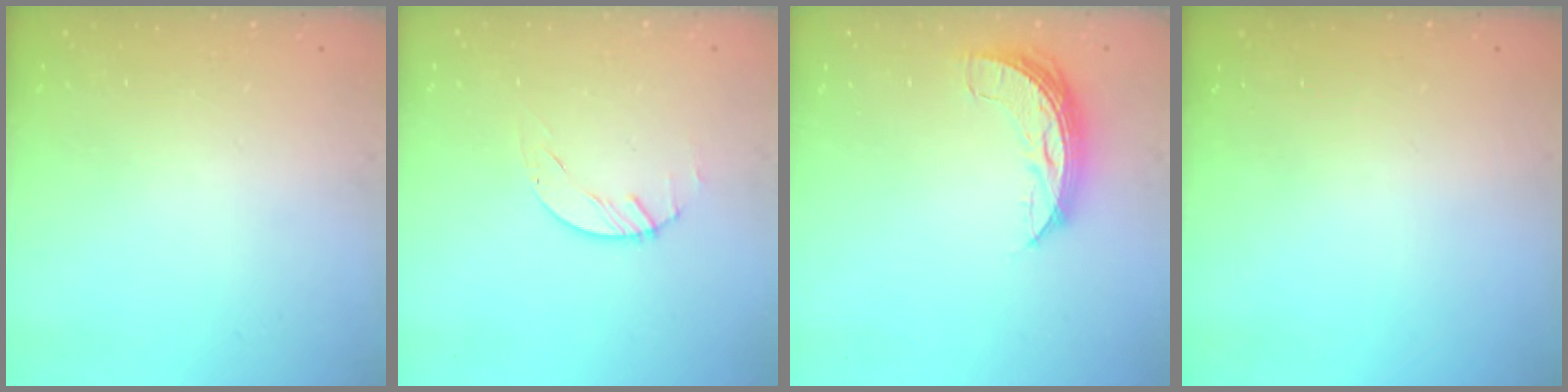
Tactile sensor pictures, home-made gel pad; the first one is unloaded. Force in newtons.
{"total": 1.5, "press": 1.4, "slide": 0.1}
{"total": 7.0, "press": 7.0, "slide": 0.7}
{"total": 0.0}